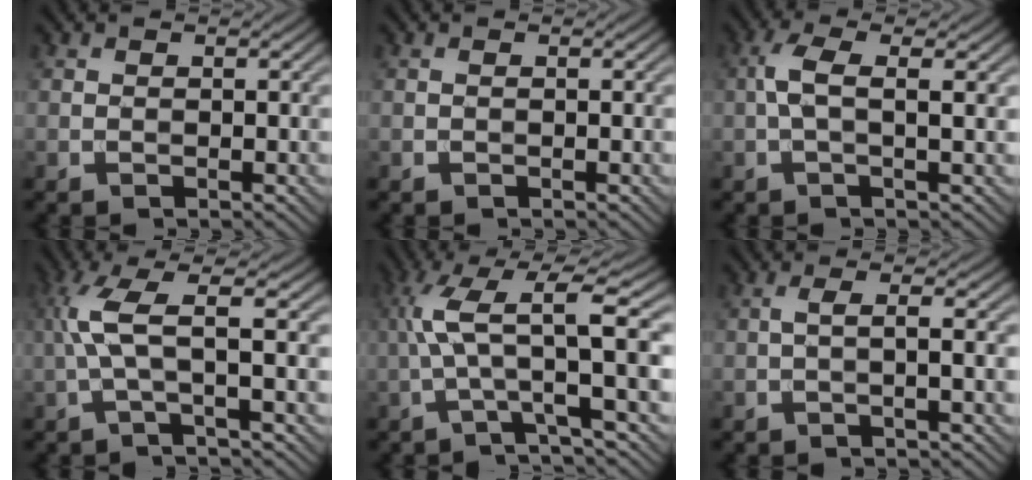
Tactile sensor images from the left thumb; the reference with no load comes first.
{"total": 0.0}
{"total": 3.7, "force": [0.3, 0.8, 3.6], "torque": [-0.076, 0.008, 0.003]}
{"total": 5.8, "force": [0.0, 0.7, 5.8], "torque": [-0.129, 0.018, -0.010]}
{"total": 8.9, "force": [-0.1, 1.3, 8.8], "torque": [-0.165, 0.024, -0.014]}
{"total": 2.8, "force": [-0.4, 0.6, 2.7], "torque": [-0.039, 0.010, -0.020]}